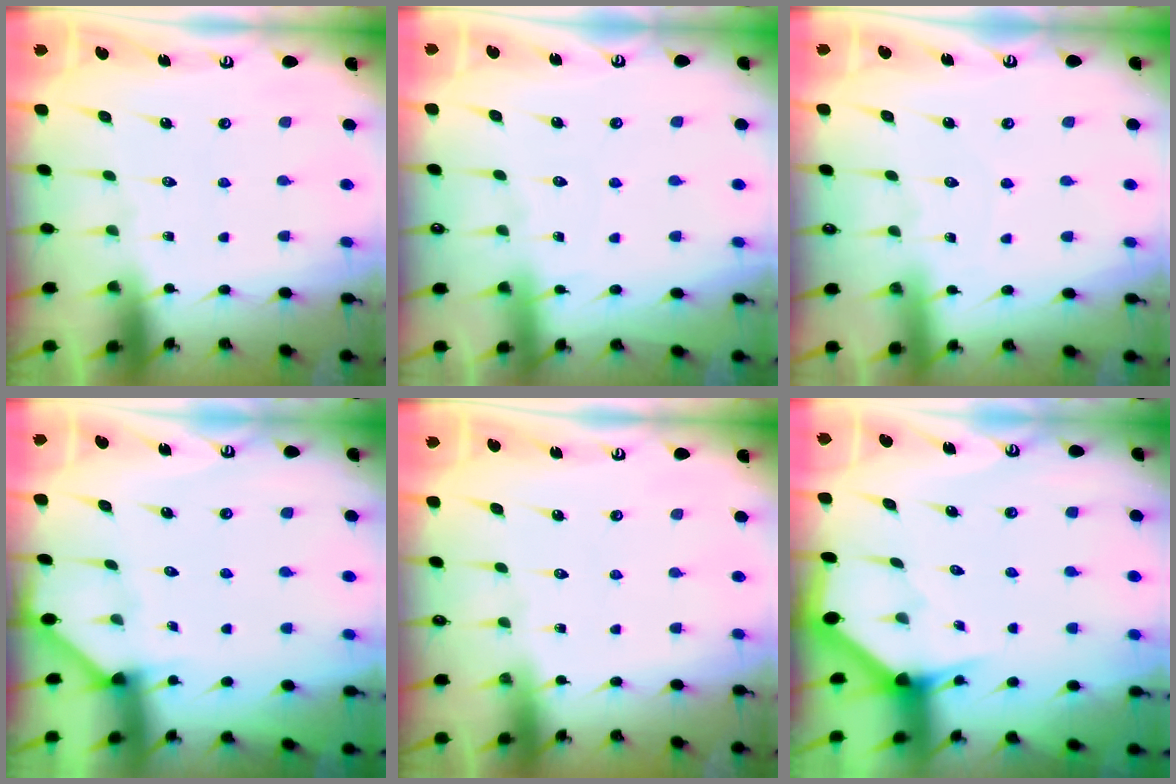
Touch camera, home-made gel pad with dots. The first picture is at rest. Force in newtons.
{"total": 2.7, "press": 2.6, "slide": 0.4}
{"total": 4.3, "press": 4.2, "slide": 0.5}
{"total": 1.4, "press": 1.4, "slide": 0.1}
{"total": 0.0}
{"total": 3.1, "press": 3.1, "slide": 0.2}